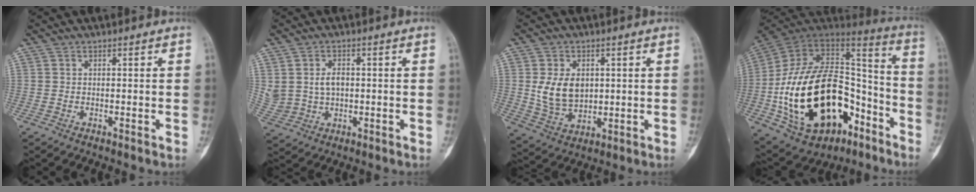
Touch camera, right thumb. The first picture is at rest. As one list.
[{"total": 6.7, "force": [1.0, 4.9, 4.4], "torque": [-0.079, 0.000, 0.032]}, {"total": 9.4, "force": [1.3, 6.7, 6.4], "torque": [-0.094, -0.013, 0.037]}, {"total": 34.0, "force": [-11.6, 20.7, 24.4], "torque": [-0.469, 0.068, -0.177]}]